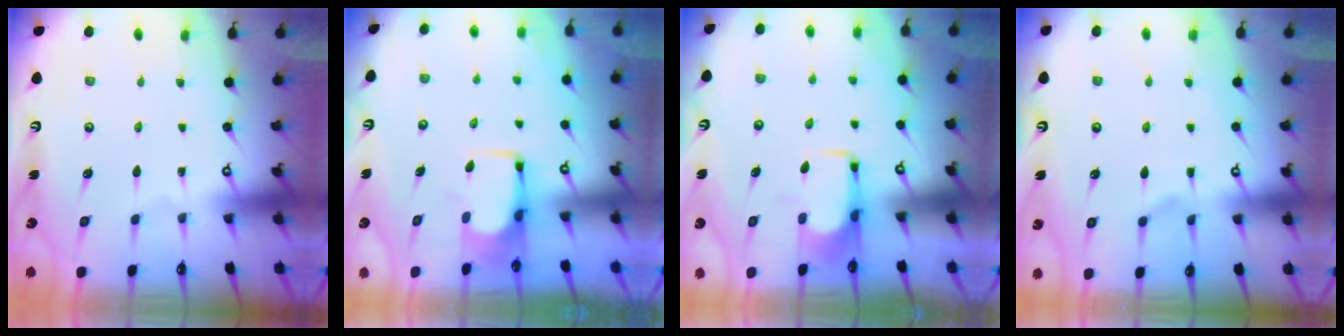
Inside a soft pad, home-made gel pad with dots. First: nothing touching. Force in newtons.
{"total": 5.4, "press": 5.4, "slide": 0.5}
{"total": 1.5, "press": 1.4, "slide": 0.5}
{"total": 1.6, "press": 1.3, "slide": 0.9}